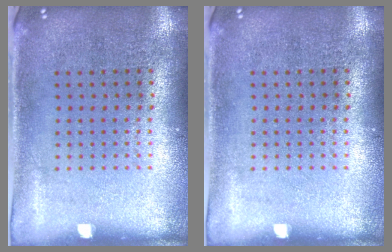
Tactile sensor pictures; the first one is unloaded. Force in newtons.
{"total": 0.0}